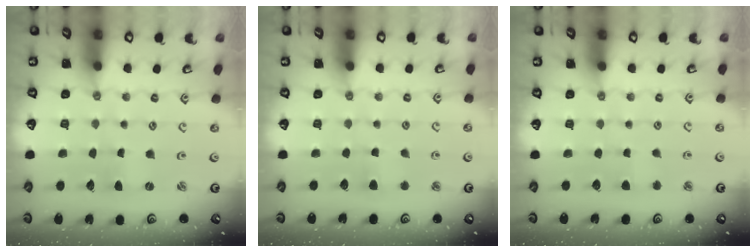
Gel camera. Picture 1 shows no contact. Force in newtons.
{"total": 2.8, "press": 2.8, "slide": 0.5}
{"total": 2.9, "press": 2.8, "slide": 0.4}